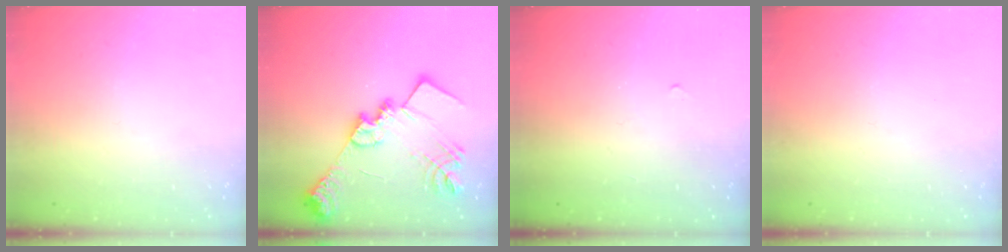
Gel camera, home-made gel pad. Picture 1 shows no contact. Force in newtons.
{"total": 23.0, "press": 22.9, "slide": 2.0}
{"total": 4.4, "press": 4.4, "slide": 0.7}
{"total": 0.0}